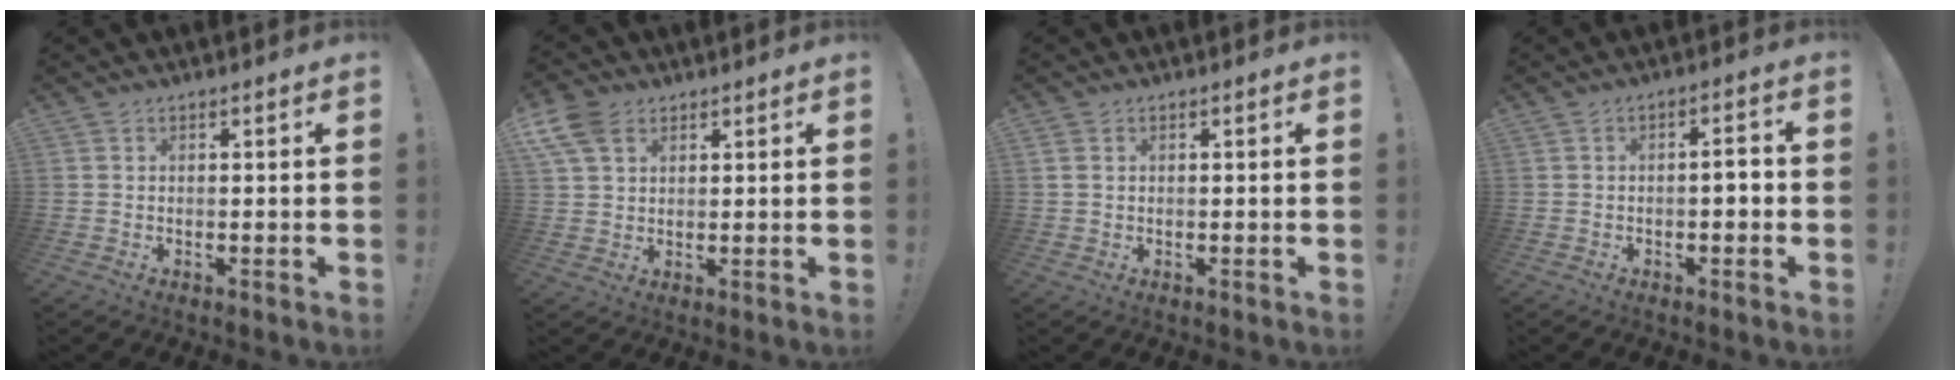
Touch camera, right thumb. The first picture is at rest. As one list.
[{"total": 8.9, "force": [4.4, 5.8, 5.0], "torque": [-0.097, -0.008, 0.089]}, {"total": 1.2, "force": [0.6, 0.8, 0.7], "torque": [-0.018, 0.004, 0.013]}, {"total": 3.4, "force": [-1.1, 1.0, 3.1], "torque": [-0.051, 0.007, -0.022]}]